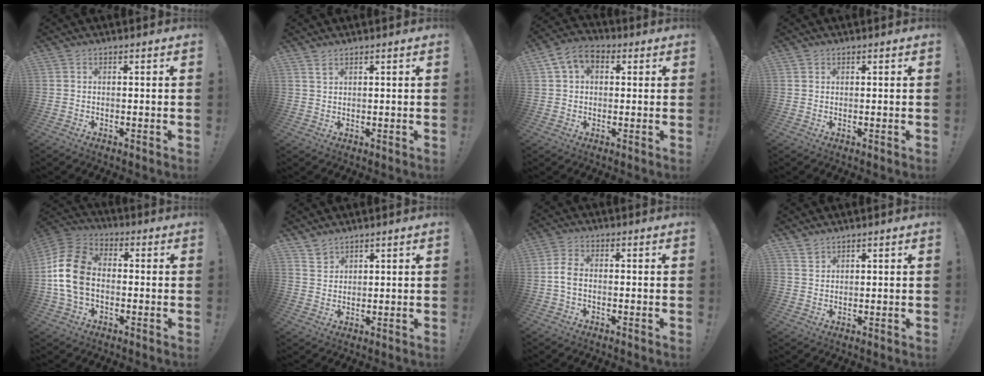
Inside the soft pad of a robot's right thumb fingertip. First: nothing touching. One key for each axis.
{"total": 1.5, "fx": 1.2, "fy": 0.6, "fz": 0.7, "tx": -0.003, "ty": -0.008, "tz": 0.020}
{"total": 7.9, "fx": 2.6, "fy": 5.8, "fz": 4.8, "tx": -0.075, "ty": 0.001, "tz": 0.053}
{"total": 0.9, "fx": 0.6, "fy": 0.6, "fz": 0.0, "tx": -0.003, "ty": 0.002, "tz": 0.013}
{"total": 15.8, "fx": -1.4, "fy": 11.0, "fz": 11.3, "tx": -0.208, "ty": 0.026, "tz": -0.022}
{"total": 3.9, "fx": 3.2, "fy": 2.1, "fz": 0.6, "tx": -0.003, "ty": -0.025, "tz": 0.060}
{"total": 4.8, "fx": -0.6, "fy": 3.0, "fz": 3.7, "tx": -0.083, "ty": 0.012, "tz": -0.010}
{"total": 2.6, "fx": 2.2, "fy": 1.3, "fz": 0.6, "tx": 0.004, "ty": -0.021, "tz": 0.040}